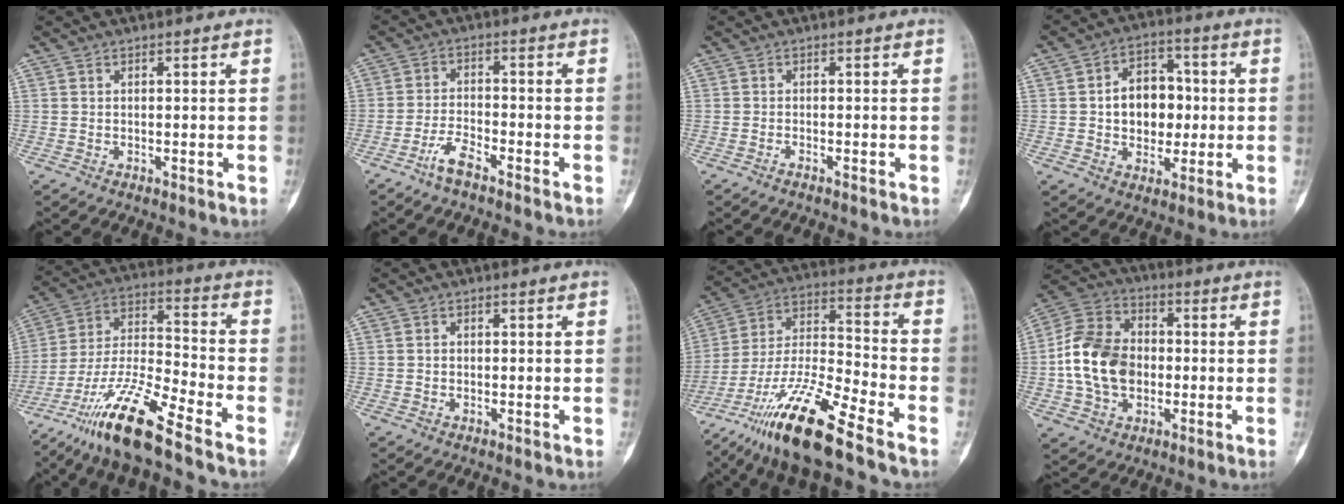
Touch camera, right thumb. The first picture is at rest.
{"total": 4.6, "force": [-3.4, 1.2, 2.9], "torque": [-0.064, 0.022, -0.067]}
{"total": 0.8, "force": [-0.7, 0.1, 0.5], "torque": [-0.014, 0.002, -0.010]}
{"total": 9.9, "force": [0.2, 7.3, 6.7], "torque": [-0.061, 0.014, 0.000]}
{"total": 17.1, "force": [-11.9, 2.2, 12.1], "torque": [-0.240, 0.062, -0.218]}
{"total": 0.6, "force": [-0.1, 0.5, 0.2], "torque": [0.000, 0.000, -0.003]}
{"total": 19.8, "force": [-13.3, 3.2, 14.2], "torque": [-0.294, 0.055, -0.244]}
{"total": 15.4, "force": [-1.4, 11.4, 10.3], "torque": [-0.170, 0.027, -0.029]}